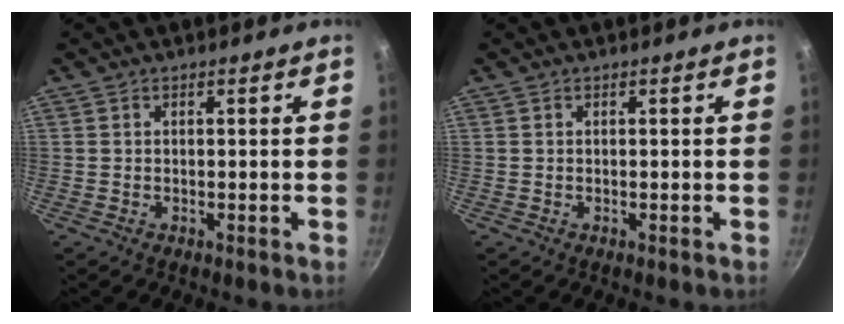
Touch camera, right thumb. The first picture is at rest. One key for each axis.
{"total": 0.0}